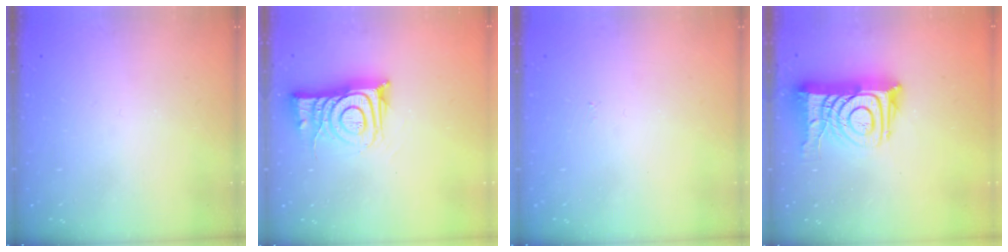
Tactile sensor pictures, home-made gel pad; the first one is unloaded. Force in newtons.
{"total": 11.4, "press": 11.3, "slide": 0.9}
{"total": 3.1, "press": 3.1, "slide": 0.4}
{"total": 15.5, "press": 15.4, "slide": 1.5}